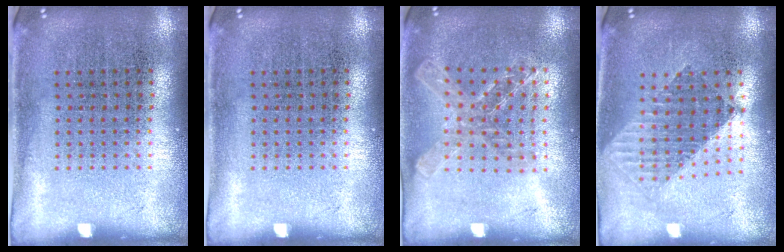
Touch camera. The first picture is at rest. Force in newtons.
{"total": 0.0}
{"total": 1.4, "press": 1.3, "slide": 0.4}
{"total": 1.5, "press": 1.3, "slide": 0.9}